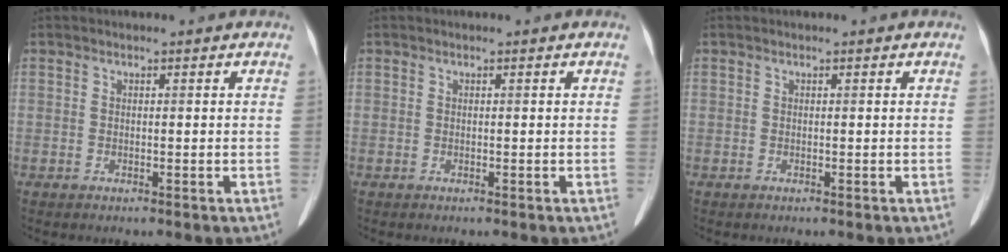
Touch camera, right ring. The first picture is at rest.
{"total": 0.0}
{"total": 0.0}